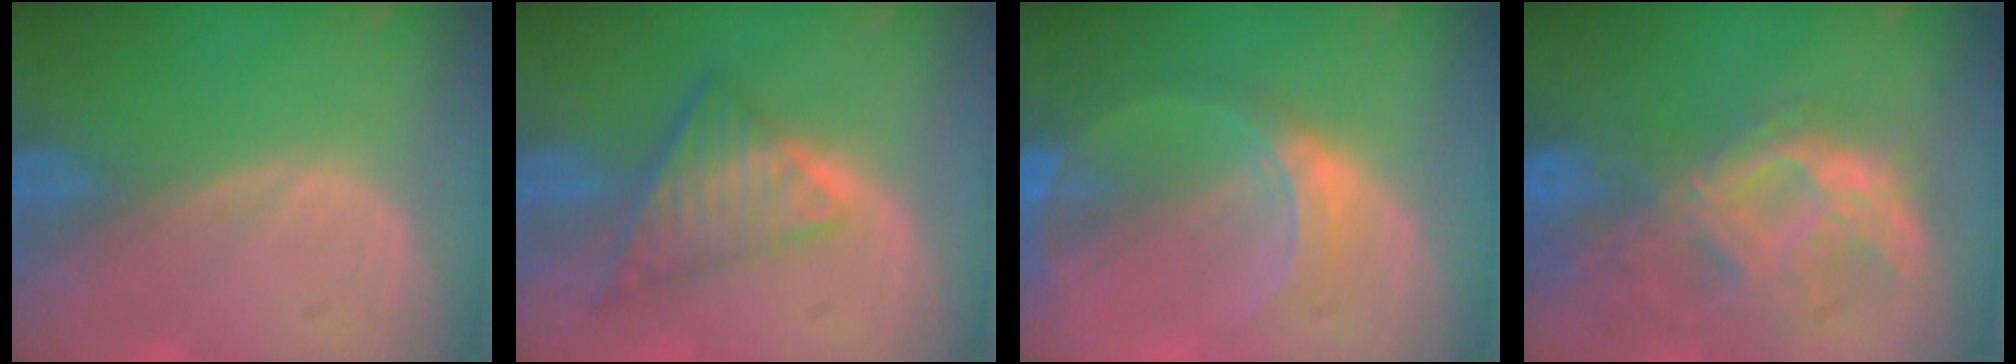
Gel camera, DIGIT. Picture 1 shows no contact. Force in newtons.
{"total": 7.6, "press": 6.4, "slide": 4.1}
{"total": 6.8, "press": 6.0, "slide": 3.2}
{"total": 9.9, "press": 8.8, "slide": 4.5}